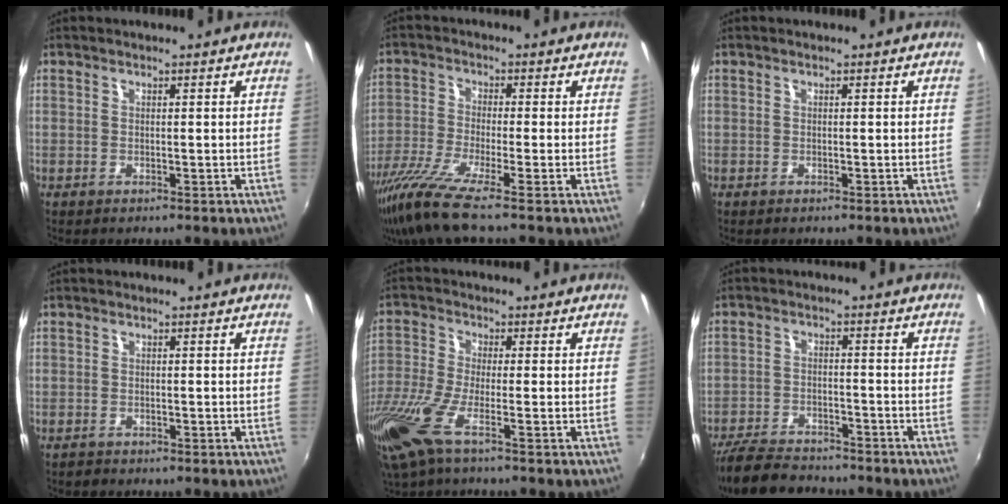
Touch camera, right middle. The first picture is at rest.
{"total": 8.7, "force": [-6.7, -0.8, 5.5], "torque": [-0.125, -0.027, -0.130]}
{"total": 0.0}
{"total": 1.1, "force": [-0.9, 0.6, 0.0], "torque": [-0.003, 0.003, -0.016]}
{"total": 10.8, "force": [-6.3, 1.6, 8.6], "torque": [-0.201, -0.041, -0.131]}
{"total": 12.2, "force": [-10.6, 3.8, 4.7], "torque": [-0.126, -0.014, -0.174]}